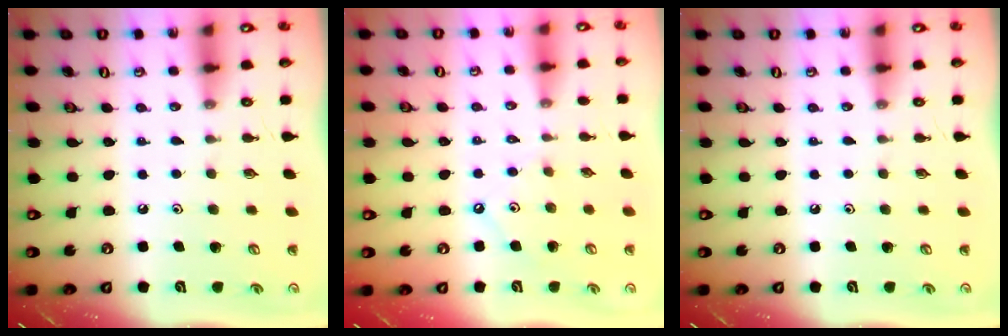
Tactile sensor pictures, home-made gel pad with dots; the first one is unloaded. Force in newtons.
{"total": 1.6, "press": 1.6, "slide": 0.2}
{"total": 0.0}